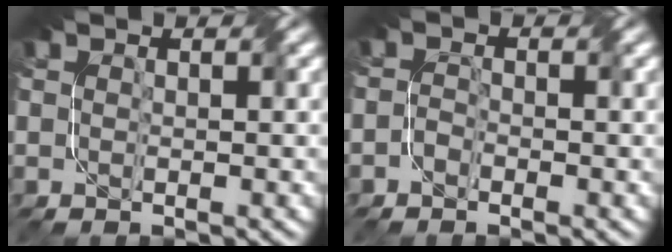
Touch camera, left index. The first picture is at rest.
{"total": 1.2, "force": [-1.2, -0.1, 0.1], "torque": [-0.001, 0.004, -0.027]}